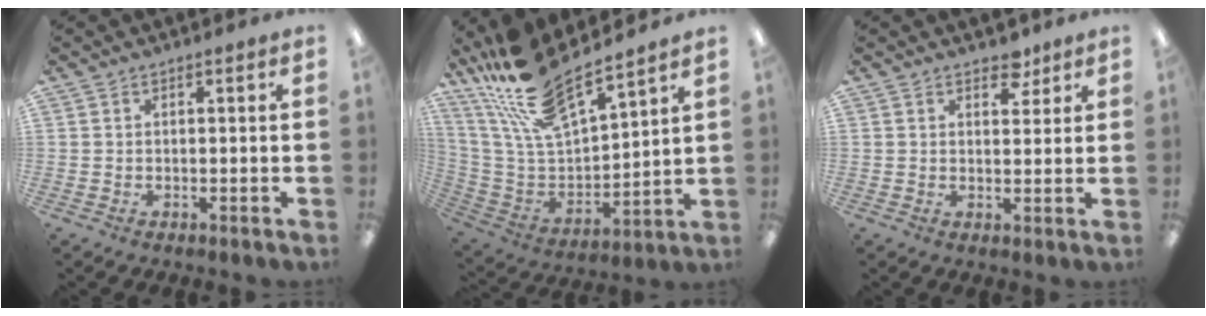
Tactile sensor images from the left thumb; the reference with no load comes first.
{"total": 19.1, "force": [15.9, 4.8, 9.4], "torque": [-0.213, -0.108, 0.282]}
{"total": 4.4, "force": [3.6, 2.2, 1.3], "torque": [0.000, -0.020, 0.060]}